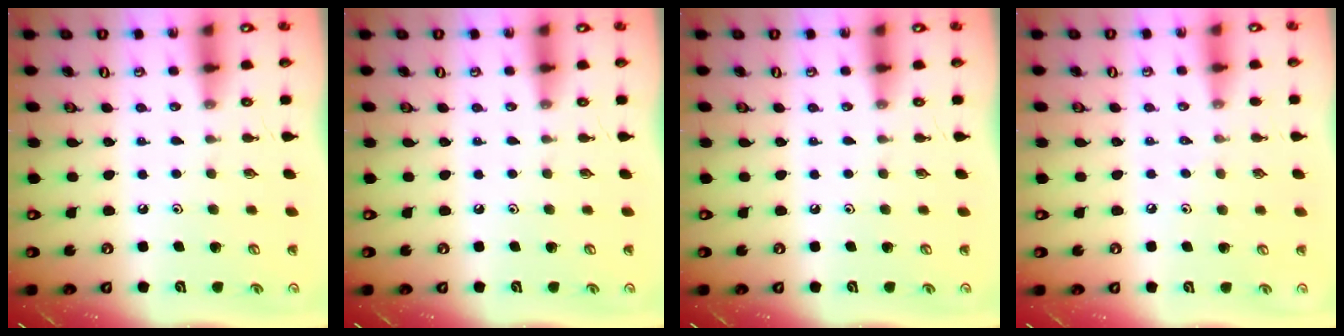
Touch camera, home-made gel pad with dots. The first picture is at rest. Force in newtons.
{"total": 0.0}
{"total": 0.0}
{"total": 2.5, "press": 2.5, "slide": 0.5}